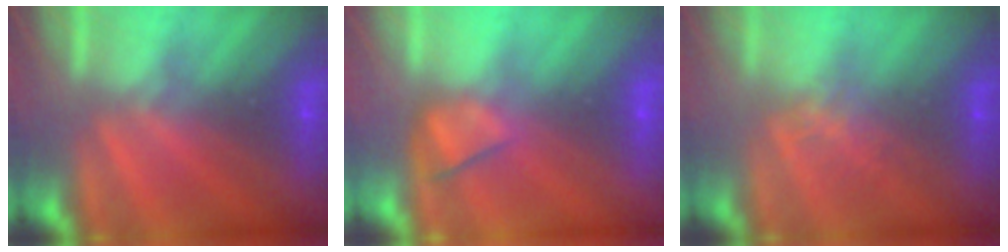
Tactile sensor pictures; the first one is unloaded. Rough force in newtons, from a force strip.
{"total": 4.1}
{"total": 1.3}